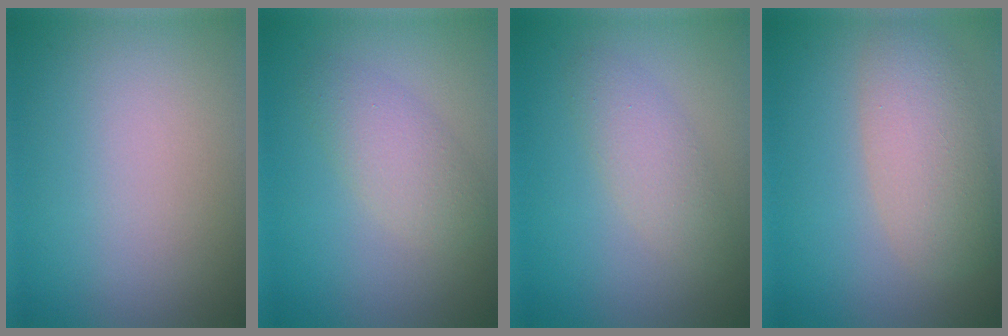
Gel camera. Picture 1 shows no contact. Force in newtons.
{"total": 2.7, "press": 2.7, "slide": 0.0}
{"total": 2.3, "press": 2.3, "slide": 0.0}
{"total": 4.6, "press": 4.6, "slide": 0.4}